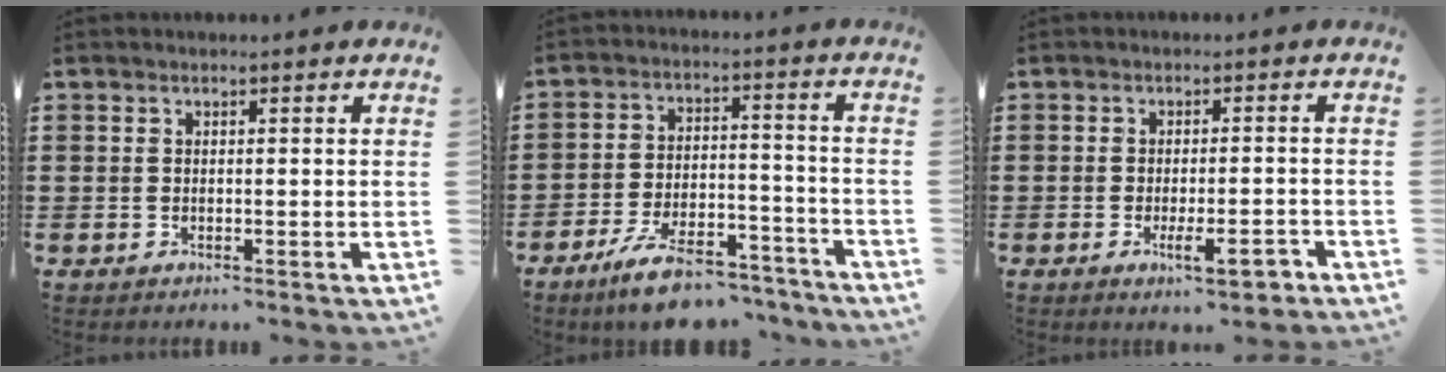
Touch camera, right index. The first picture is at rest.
{"total": 9.0, "force": [-7.3, 2.1, 4.7], "torque": [-0.089, 0.022, -0.137]}
{"total": 5.1, "force": [-2.4, 1.4, 4.3], "torque": [-0.073, -0.003, -0.041]}